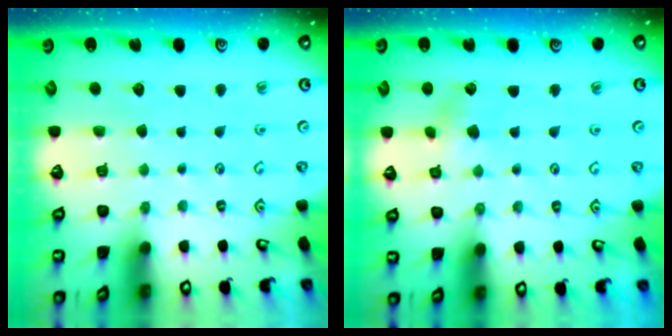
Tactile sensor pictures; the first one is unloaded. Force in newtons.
{"total": 1.8, "press": 1.8, "slide": 0.3}